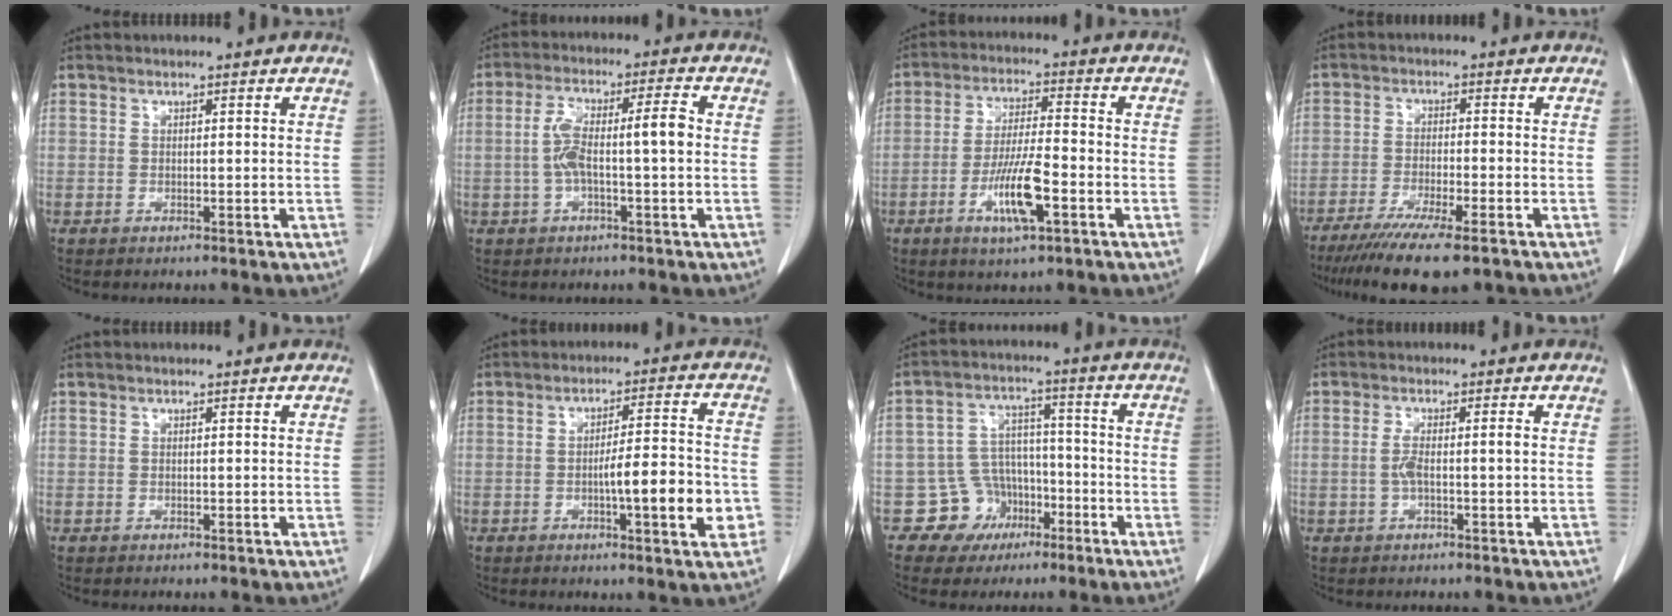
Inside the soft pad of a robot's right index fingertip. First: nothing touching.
{"total": 7.5, "force": [-0.6, 1.2, 7.4], "torque": [-0.147, 0.028, -0.010]}
{"total": 9.1, "force": [-3.6, 1.2, 8.3], "torque": [-0.160, -0.007, -0.065]}
{"total": 11.8, "force": [-8.8, 1.3, 7.7], "torque": [-0.122, -0.027, -0.137]}
{"total": 0.0}
{"total": 9.8, "force": [-2.6, 1.1, 9.4], "torque": [-0.135, 0.005, -0.038]}
{"total": 7.4, "force": [-3.7, 6.4, 0.3], "torque": [0.007, 0.024, -0.052]}
{"total": 2.9, "force": [-0.5, 0.3, 2.9], "torque": [-0.062, 0.003, -0.009]}